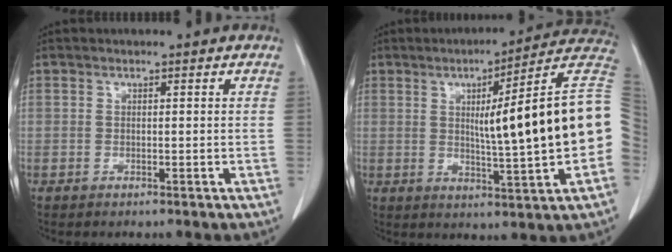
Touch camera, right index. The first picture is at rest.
{"total": 17.9, "force": [0.6, -0.4, 17.9], "torque": [-0.224, 0.017, 0.002]}